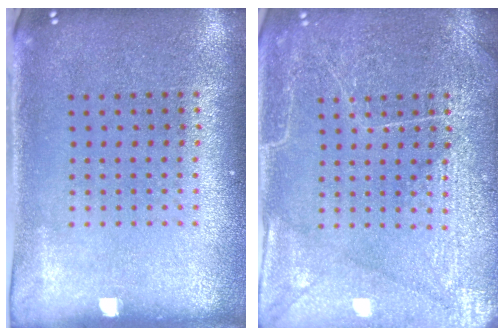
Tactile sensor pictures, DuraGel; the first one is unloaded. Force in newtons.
{"total": 5.0, "press": 4.9, "slide": 0.5}